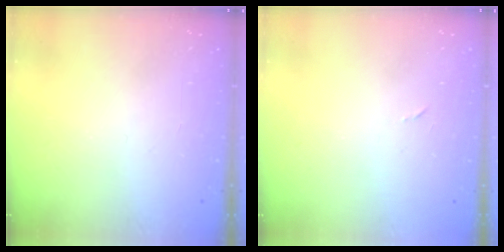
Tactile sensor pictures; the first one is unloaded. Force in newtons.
{"total": 2.4, "press": 2.4, "slide": 0.4}